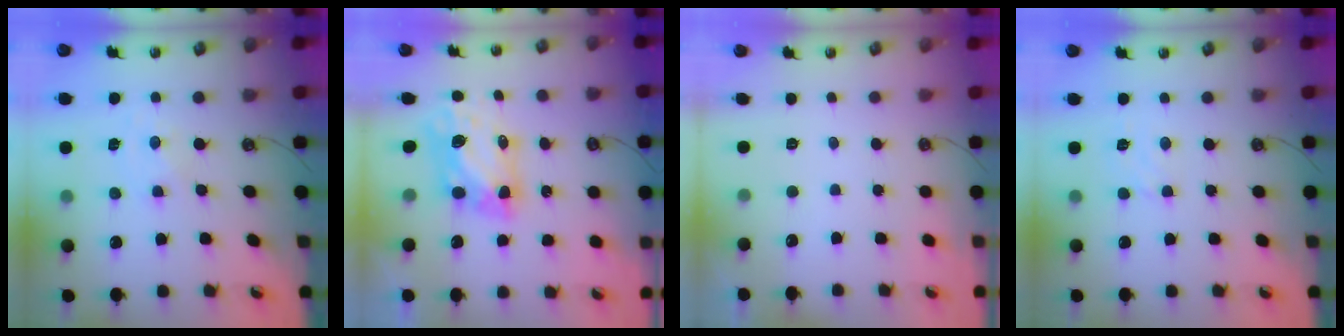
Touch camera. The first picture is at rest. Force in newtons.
{"total": 6.5, "press": 6.5, "slide": 0.6}
{"total": 0.0}
{"total": 3.1, "press": 3.0, "slide": 0.5}